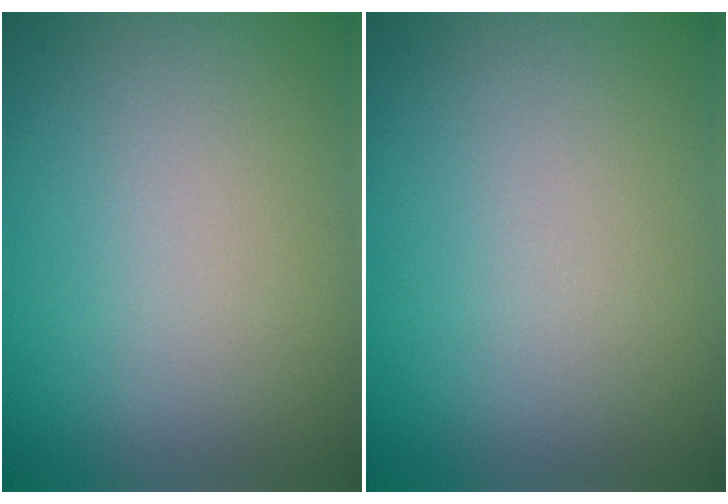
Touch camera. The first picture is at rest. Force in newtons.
{"total": 0.0}